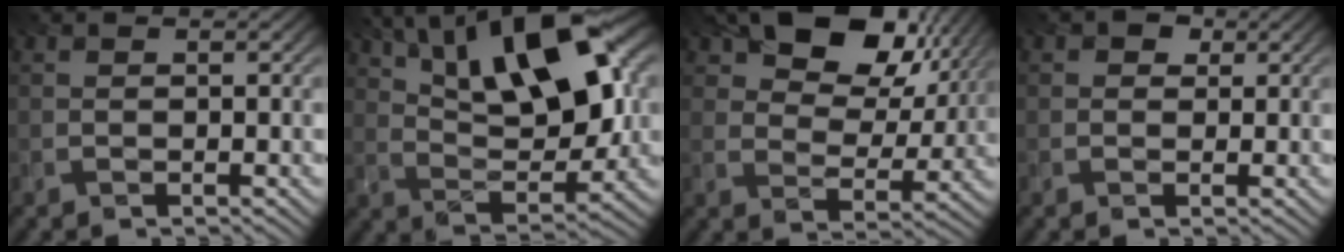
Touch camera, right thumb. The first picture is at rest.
{"total": 15.7, "force": [7.8, 6.3, 12.2], "torque": [-0.202, 0.013, 0.128]}
{"total": 13.4, "force": [7.7, 8.0, 7.6], "torque": [-0.122, 0.005, 0.123]}
{"total": 1.7, "force": [0.5, 1.5, 0.5], "torque": [-0.004, 0.002, 0.003]}